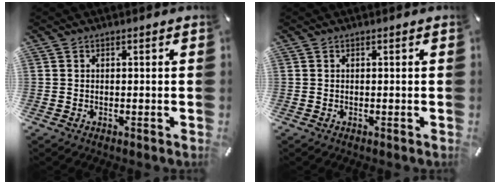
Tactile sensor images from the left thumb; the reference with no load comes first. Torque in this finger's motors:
{"motor_torque": [1.15, -0.10, -0.01, 0.34, 0.00]}